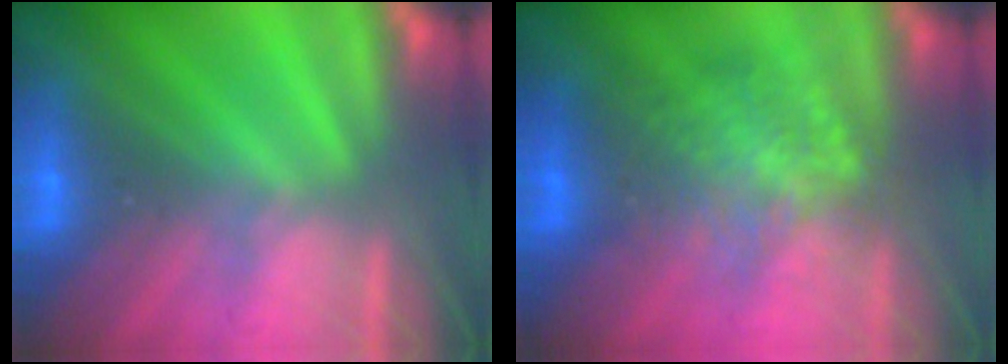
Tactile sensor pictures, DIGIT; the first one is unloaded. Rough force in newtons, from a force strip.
{"total": 2.3}